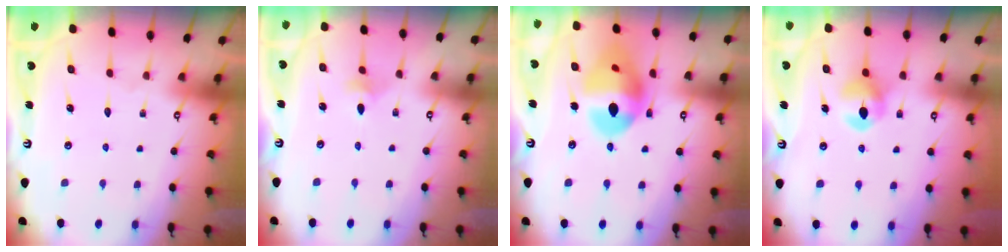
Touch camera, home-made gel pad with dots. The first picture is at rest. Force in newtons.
{"total": 2.7, "press": 2.6, "slide": 0.5}
{"total": 17.3, "press": 17.2, "slide": 1.9}
{"total": 7.5, "press": 7.4, "slide": 0.5}